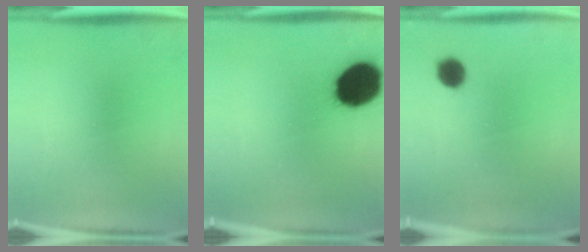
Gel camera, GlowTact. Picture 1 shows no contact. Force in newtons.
{"total": 17.9}
{"total": 4.4}